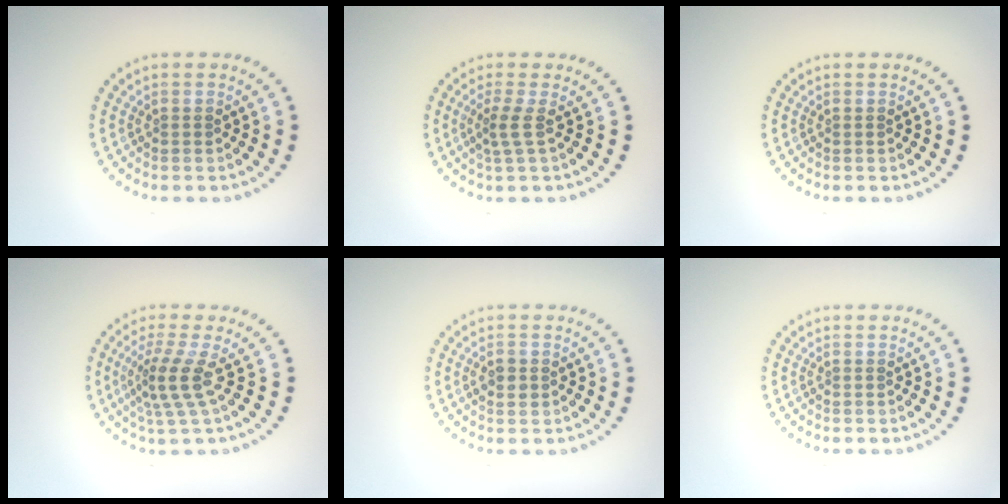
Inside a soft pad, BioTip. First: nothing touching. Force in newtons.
{"total": 1.9, "press": 1.2, "slide": 1.4}
{"total": 0.0}
{"total": 3.4, "press": 2.4, "slide": 2.4}
{"total": 1.4, "press": 1.4, "slide": 0.1}
{"total": 0.0}